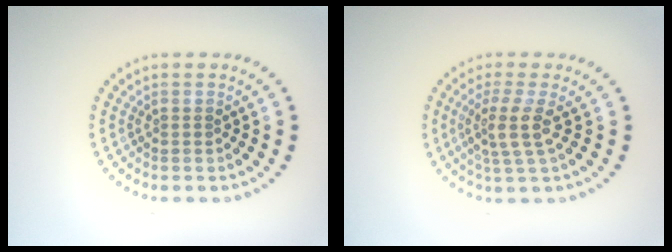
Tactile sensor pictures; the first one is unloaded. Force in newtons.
{"total": 2.9, "press": 2.2, "slide": 1.9}